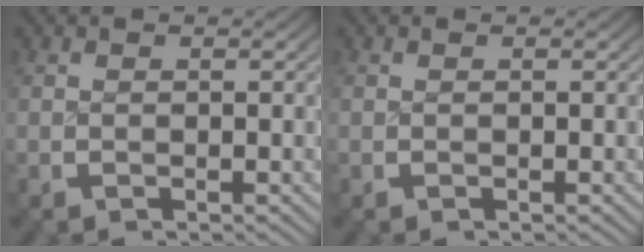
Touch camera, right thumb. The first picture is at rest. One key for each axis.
{"total": 0.0}